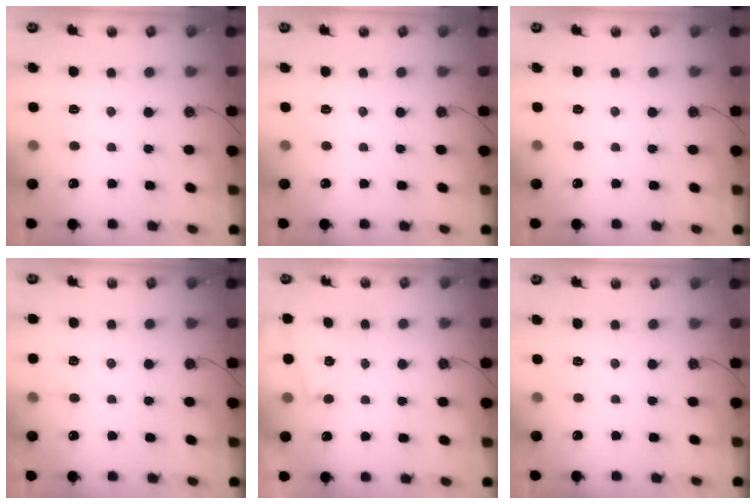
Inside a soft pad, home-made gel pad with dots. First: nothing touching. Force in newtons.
{"total": 0.0}
{"total": 0.0}
{"total": 3.6, "press": 3.4, "slide": 1.1}
{"total": 1.7, "press": 1.3, "slide": 1.0}
{"total": 0.0}